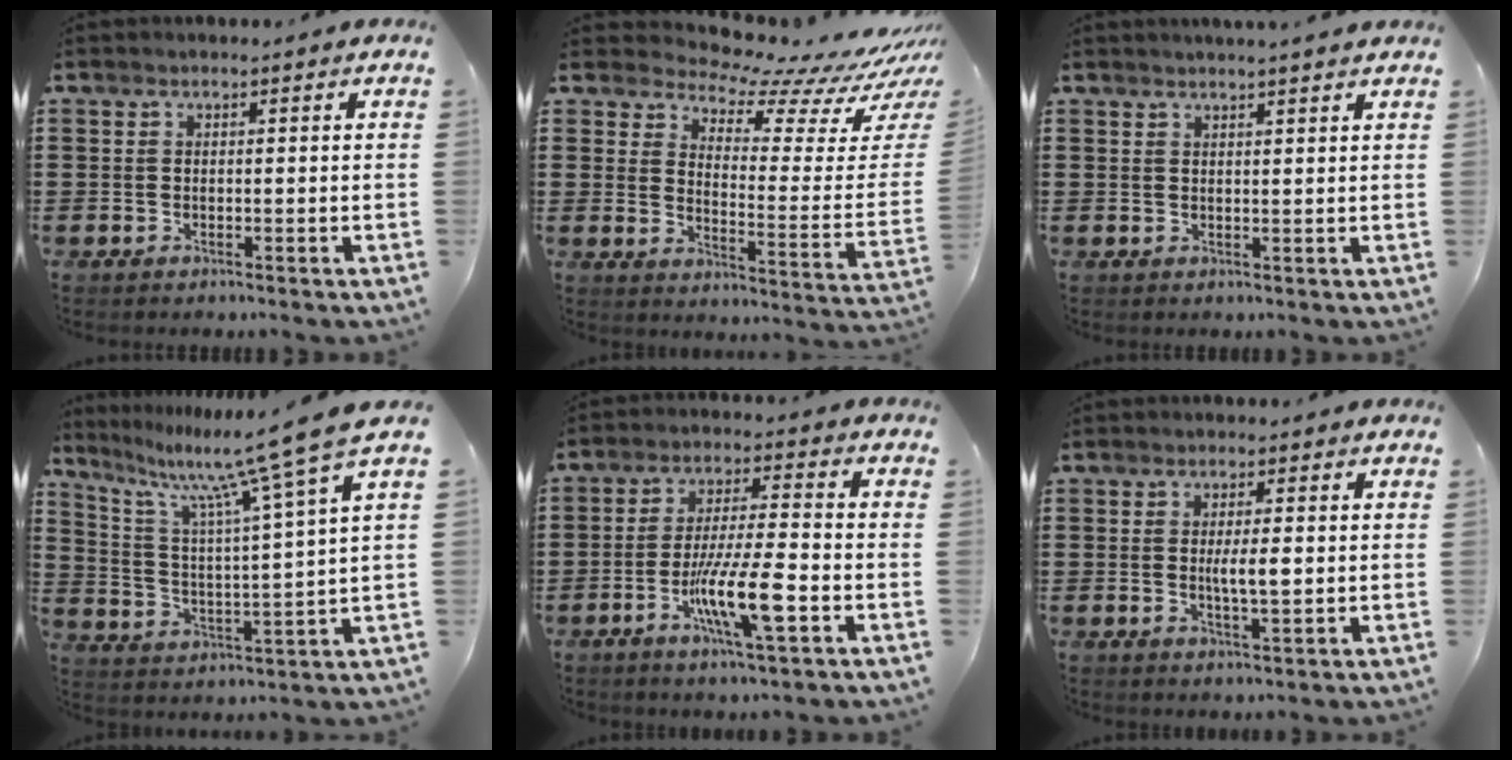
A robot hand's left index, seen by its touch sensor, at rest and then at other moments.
{"total": 7.3, "force": [6.7, 0.8, 2.9], "torque": [-0.066, -0.065, 0.108]}
{"total": 1.7, "force": [1.6, -0.3, 0.5], "torque": [-0.011, 0.000, 0.032]}
{"total": 11.0, "force": [8.8, -1.1, 6.5], "torque": [-0.152, -0.055, 0.136]}
{"total": 10.6, "force": [-4.0, 1.7, 9.6], "torque": [-0.194, -0.010, -0.078]}
{"total": 3.6, "force": [0.3, 0.7, 3.5], "torque": [-0.065, -0.003, 0.003]}